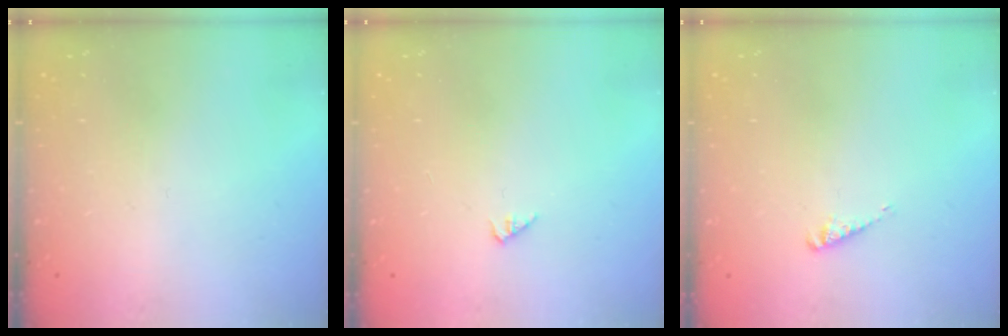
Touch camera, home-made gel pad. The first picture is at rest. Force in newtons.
{"total": 1.7, "press": 1.7, "slide": 0.3}
{"total": 2.8, "press": 2.7, "slide": 0.3}